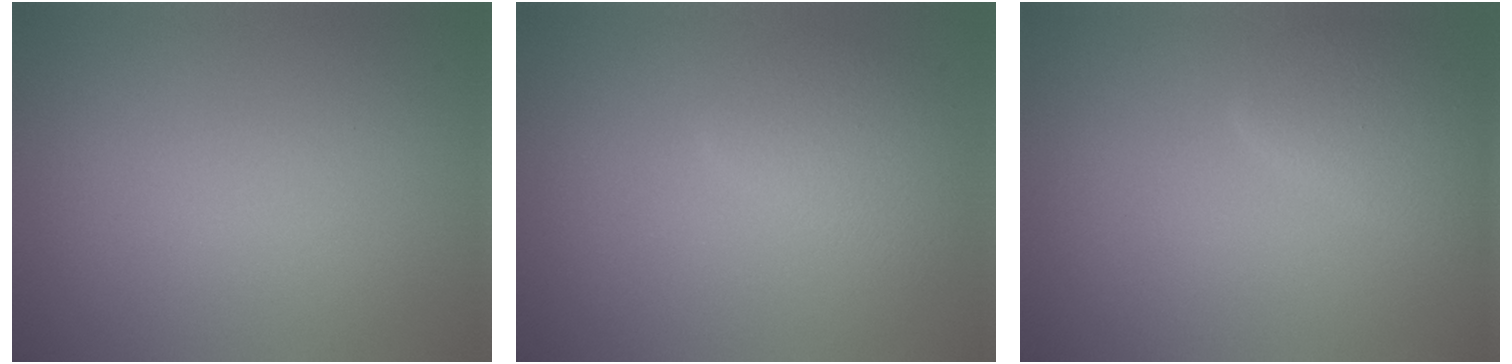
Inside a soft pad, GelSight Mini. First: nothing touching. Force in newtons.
{"total": 2.7, "press": 2.7, "slide": 0.1}
{"total": 2.8, "press": 2.8, "slide": 0.2}